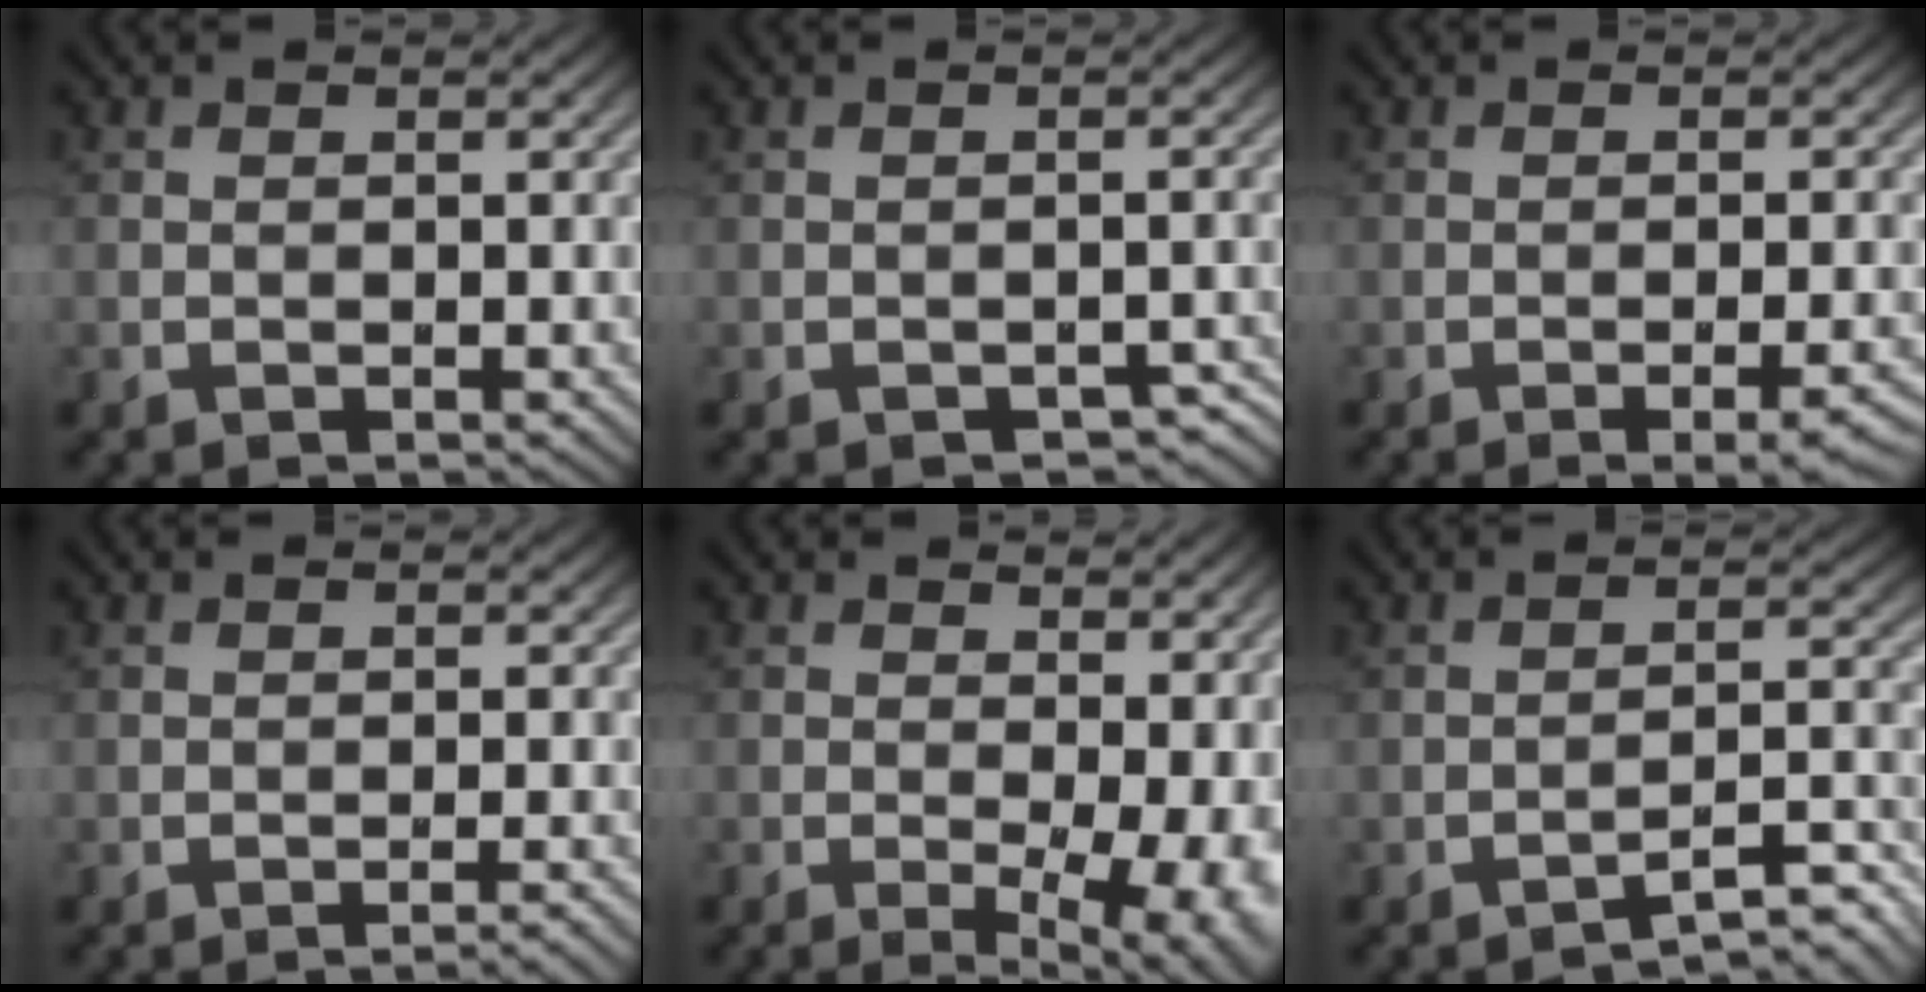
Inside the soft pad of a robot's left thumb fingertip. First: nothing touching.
{"total": 2.6, "force": [-1.6, 1.3, 1.5], "torque": [-0.020, -0.005, -0.013]}
{"total": 3.6, "force": [-2.1, 0.7, 2.8], "torque": [-0.040, 0.008, -0.027]}
{"total": 1.7, "force": [-1.0, 0.2, 1.3], "torque": [-0.012, 0.005, -0.021]}
{"total": 9.1, "force": [-1.3, 4.0, 8.1], "torque": [-0.097, -0.004, -0.010]}
{"total": 4.8, "force": [-4.0, 0.5, 2.7], "torque": [-0.035, 0.015, -0.062]}